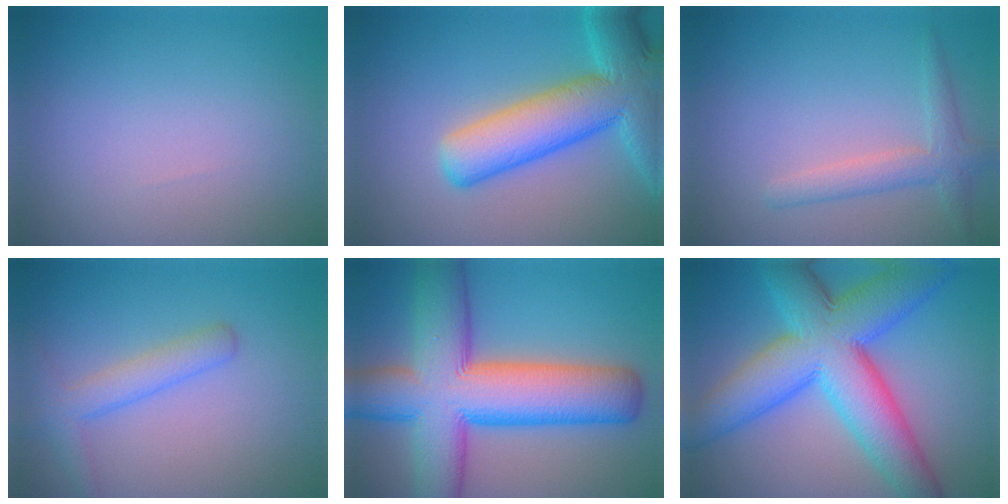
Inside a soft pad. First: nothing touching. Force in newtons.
{"total": 10.0, "press": 10.0, "slide": 0.6}
{"total": 2.6, "press": 2.6, "slide": 0.1}
{"total": 2.9, "press": 2.9, "slide": 0.2}
{"total": 14.2, "press": 14.1, "slide": 0.7}
{"total": 11.9, "press": 11.9, "slide": 0.2}